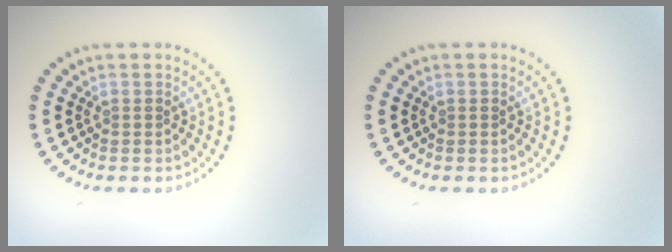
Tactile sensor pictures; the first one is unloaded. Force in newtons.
{"total": 0.0}